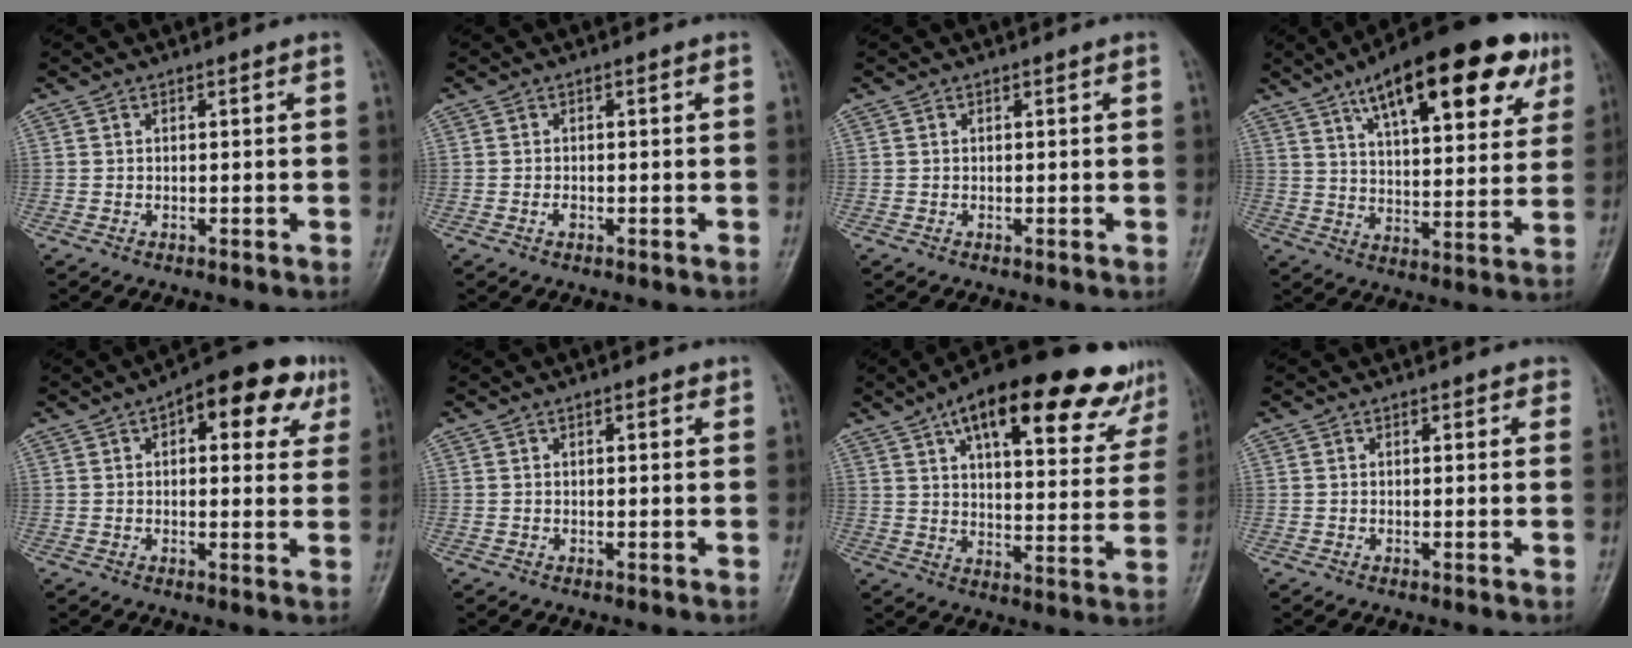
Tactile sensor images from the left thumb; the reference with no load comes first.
{"total": 0.9, "force": [-0.4, 0.5, 0.6], "torque": [-0.010, 0.000, -0.009]}
{"total": 0.0}
{"total": 23.4, "force": [12.6, 8.3, 17.9], "torque": [-0.233, -0.020, 0.187]}
{"total": 13.1, "force": [5.8, 6.2, 9.9], "torque": [-0.083, 0.007, 0.065]}
{"total": 1.4, "force": [0.8, 0.6, 1.0], "torque": [-0.010, -0.001, 0.009]}
{"total": 25.6, "force": [15.9, 9.2, 17.9], "torque": [-0.228, -0.017, 0.221]}
{"total": 1.7, "force": [1.2, 1.0, 0.9], "torque": [0.010, -0.002, 0.007]}